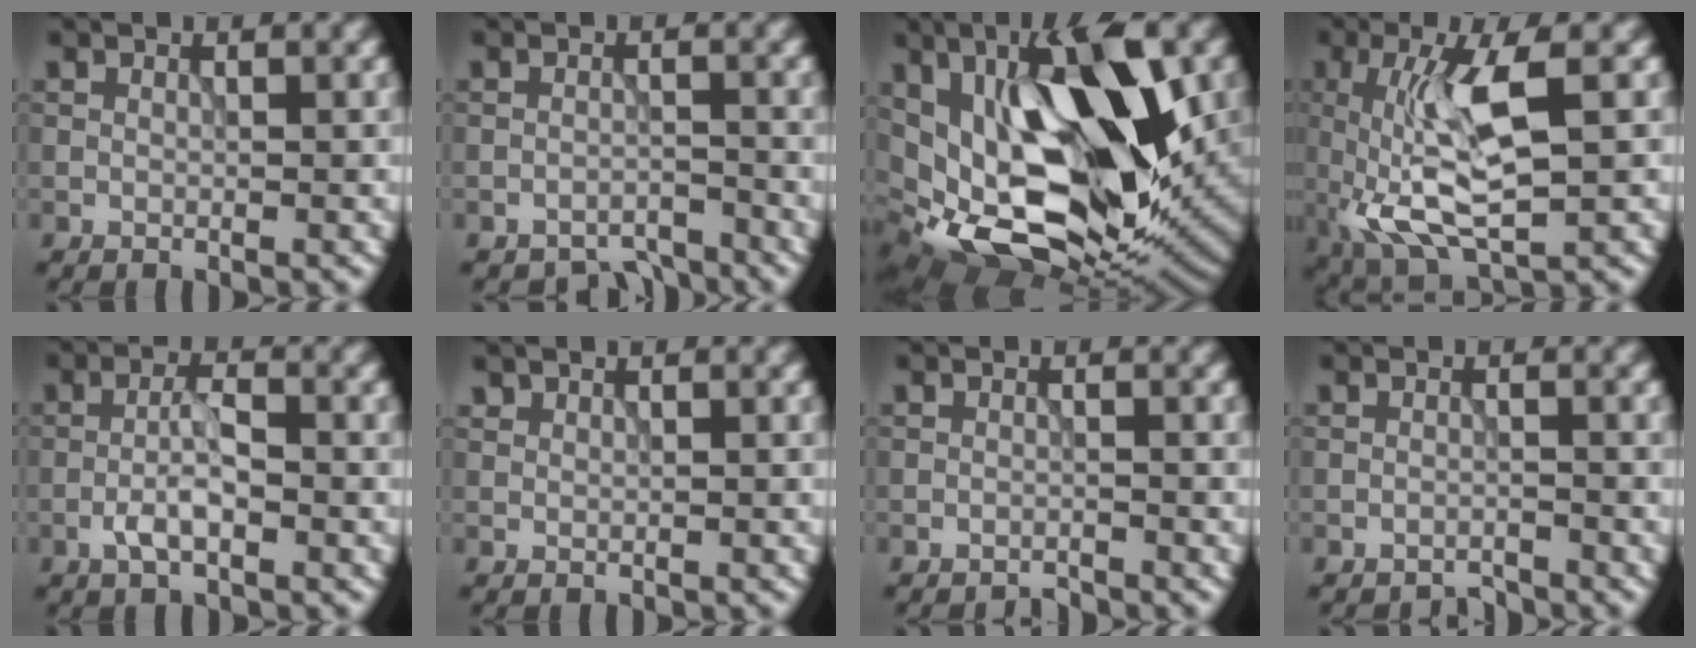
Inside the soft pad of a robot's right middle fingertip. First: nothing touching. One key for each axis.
{"total": 2.5, "fx": -2.5, "fy": 0.5, "fz": 0.1, "tx": 0.008, "ty": 0.000, "tz": -0.043}
{"total": 15.9, "fx": 1.5, "fy": 8.2, "fz": 13.5, "tx": -0.235, "ty": -0.016, "tz": 0.026}
{"total": 8.5, "fx": -0.1, "fy": 2.9, "fz": 8.0, "tx": -0.158, "ty": -0.004, "tz": -0.002}
{"total": 3.1, "fx": -1.3, "fy": 0.9, "fz": 2.7, "tx": -0.052, "ty": 0.005, "tz": -0.030}
{"total": 0.6, "fx": 0.5, "fy": 0.2, "fz": 0.0, "tx": -0.003, "ty": 0.001, "tz": 0.013}
{"total": 0.8, "fx": -0.8, "fy": -0.1, "fz": -0.1, "tx": 0.003, "ty": 0.000, "tz": -0.019}
{"total": 1.1, "fx": -1.1, "fy": 0.0, "fz": -0.2, "tx": 0.003, "ty": 0.001, "tz": -0.023}